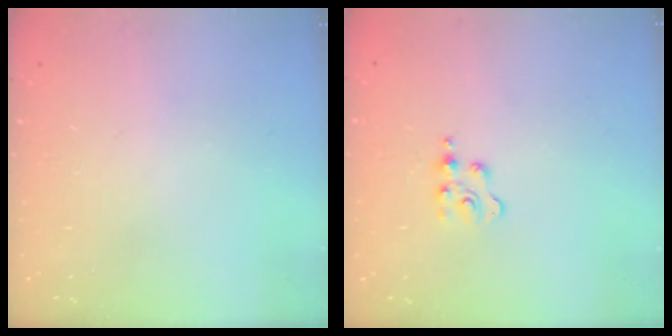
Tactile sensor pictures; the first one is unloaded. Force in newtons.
{"total": 2.8, "press": 2.8, "slide": 0.4}